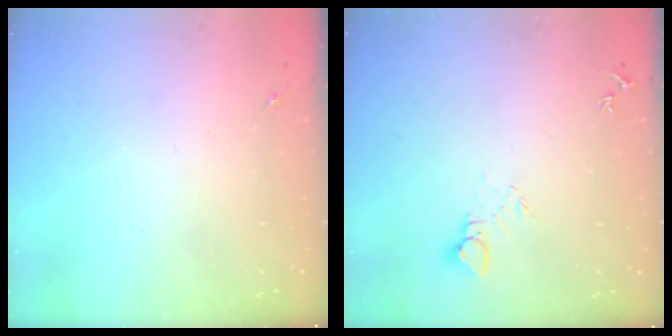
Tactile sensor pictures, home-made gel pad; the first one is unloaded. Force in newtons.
{"total": 6.0, "press": 6.0, "slide": 0.5}